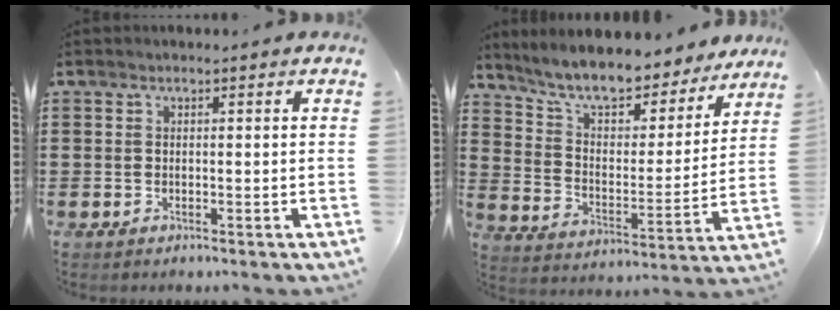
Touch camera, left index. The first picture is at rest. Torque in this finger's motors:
{"motor_torque": [1.27, -0.87, 0.85, 0.21]}